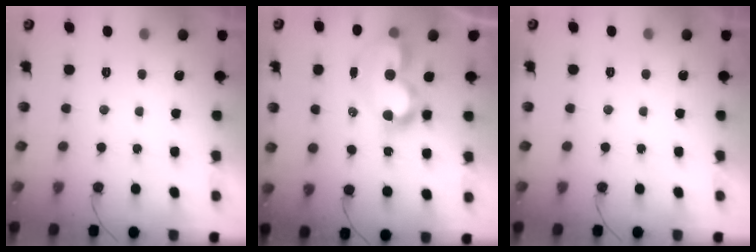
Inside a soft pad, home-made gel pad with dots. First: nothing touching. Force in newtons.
{"total": 10.6, "press": 10.5, "slide": 1.4}
{"total": 1.7, "press": 1.7, "slide": 0.0}